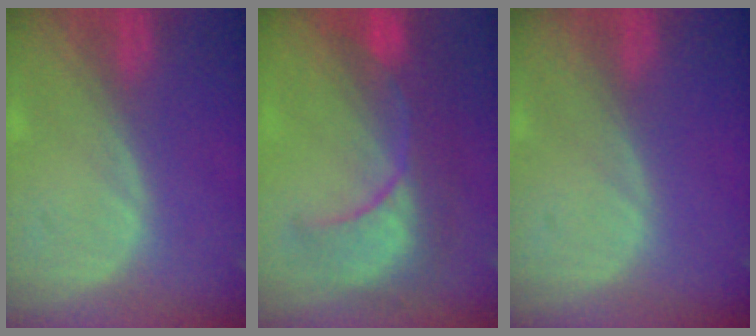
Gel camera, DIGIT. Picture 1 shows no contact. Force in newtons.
{"total": 9.5, "press": 8.9, "slide": 3.3}
{"total": 0.0}